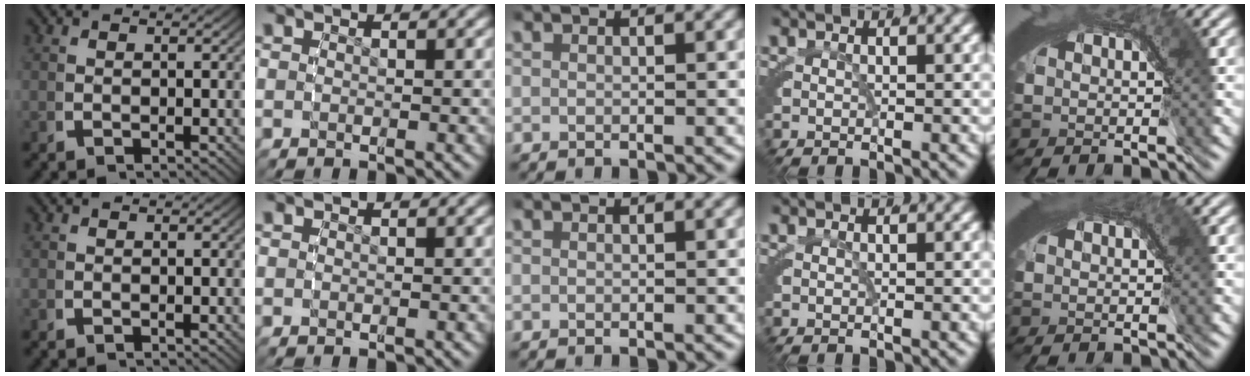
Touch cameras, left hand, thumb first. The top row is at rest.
{"little": {"total": 1.0, "force": [0.6, 0.2, 0.8], "torque": [-0.006, 0.000, 0.007]}}